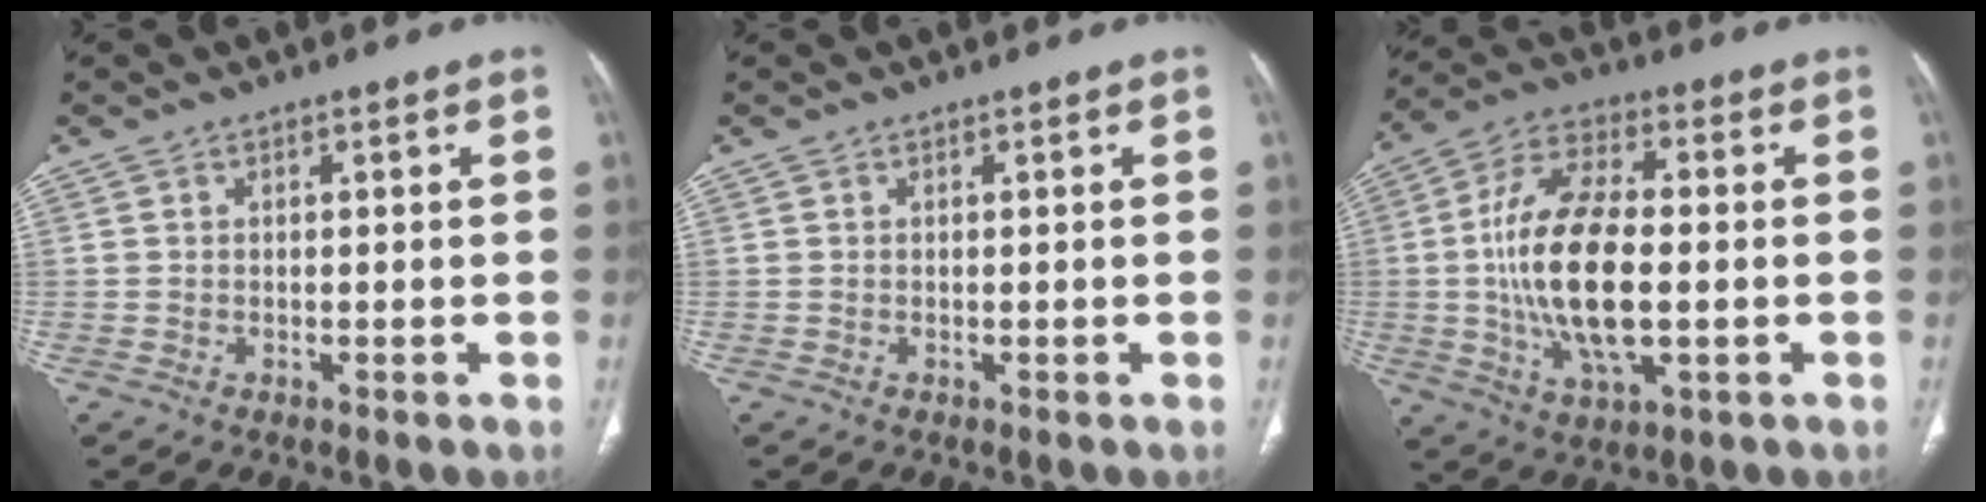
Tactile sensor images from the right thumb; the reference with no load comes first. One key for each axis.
{"total": 0.0}
{"total": 18.5, "fx": -1.3, "fy": 8.4, "fz": 16.4, "tx": -0.319, "ty": 0.010, "tz": -0.022}